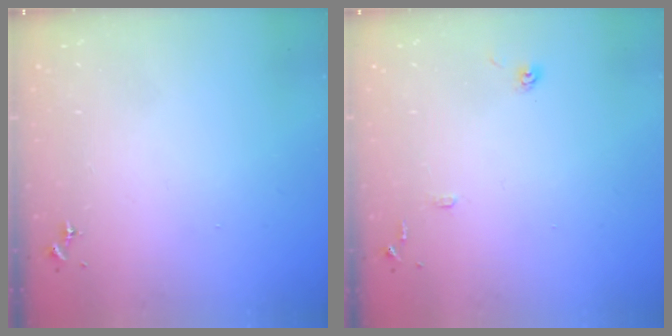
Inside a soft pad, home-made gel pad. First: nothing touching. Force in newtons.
{"total": 8.8, "press": 8.8, "slide": 0.8}